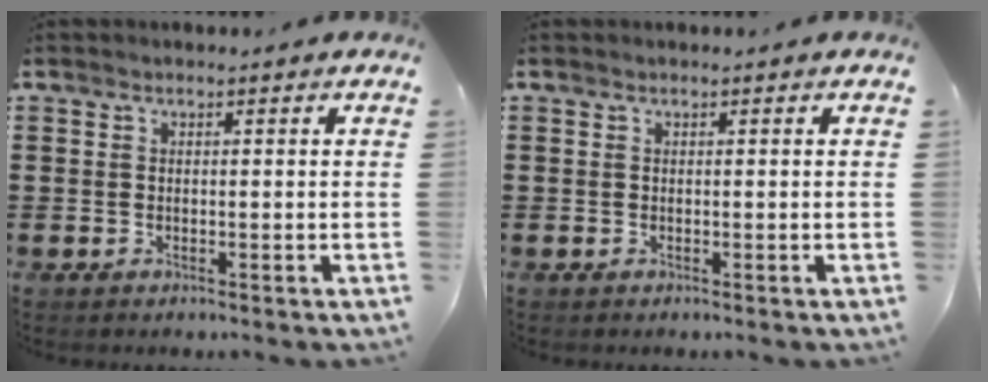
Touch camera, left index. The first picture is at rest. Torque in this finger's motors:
{"motor_torque": [0.00, 0.00, 0.00, 0.01]}